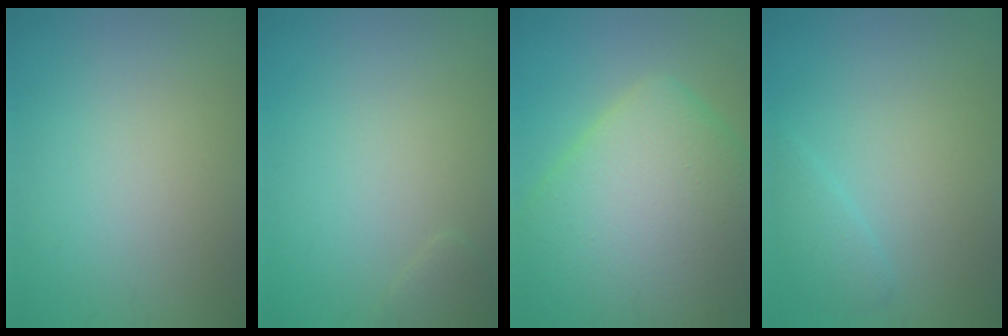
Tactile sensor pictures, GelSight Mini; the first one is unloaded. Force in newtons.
{"total": 0.8, "press": 0.8, "slide": 0.0}
{"total": 12.9, "press": 12.9, "slide": 0.5}
{"total": 1.5, "press": 1.5, "slide": 0.1}